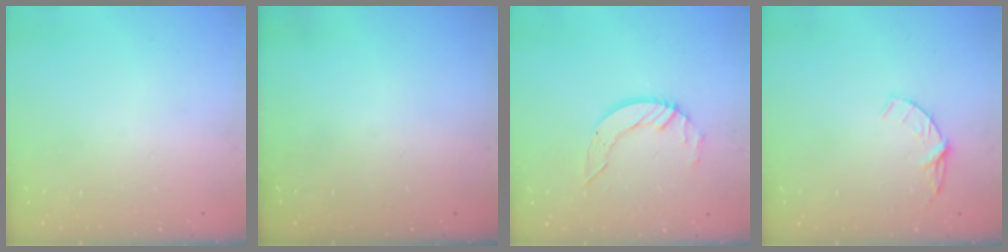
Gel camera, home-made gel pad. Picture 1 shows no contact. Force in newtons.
{"total": 0.0}
{"total": 6.8, "press": 6.8, "slide": 0.3}
{"total": 4.5, "press": 4.5, "slide": 0.5}